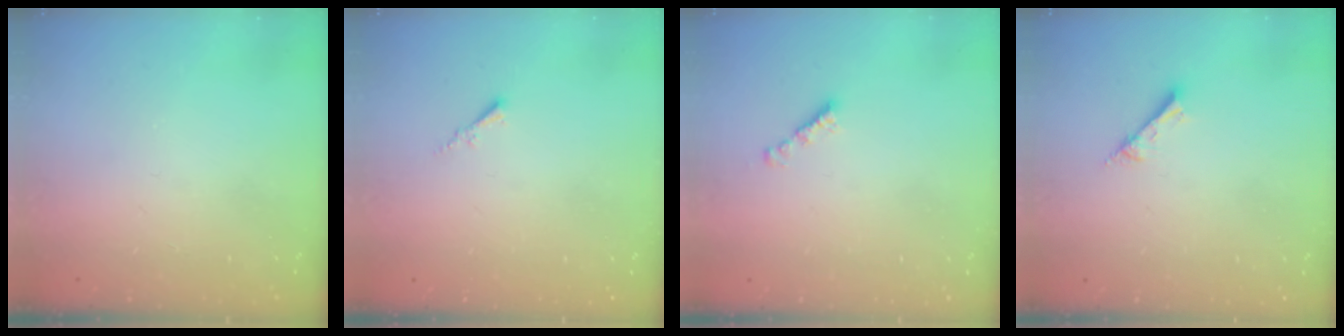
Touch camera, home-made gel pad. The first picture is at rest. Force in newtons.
{"total": 0.0}
{"total": 2.1, "press": 2.0, "slide": 0.7}
{"total": 3.3, "press": 3.3, "slide": 0.0}